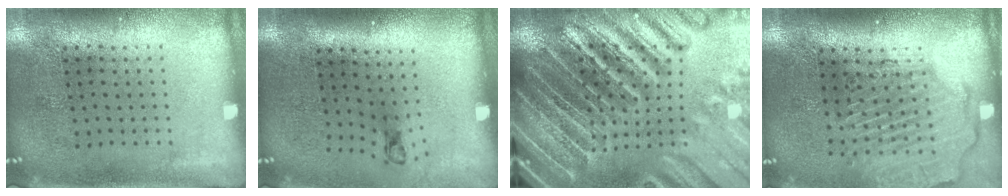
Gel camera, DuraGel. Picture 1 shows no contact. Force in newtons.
{"total": 0.7, "press": 0.3, "slide": 0.6}
{"total": 5.5, "press": 4.8, "slide": 2.7}
{"total": 2.6, "press": 2.2, "slide": 1.4}